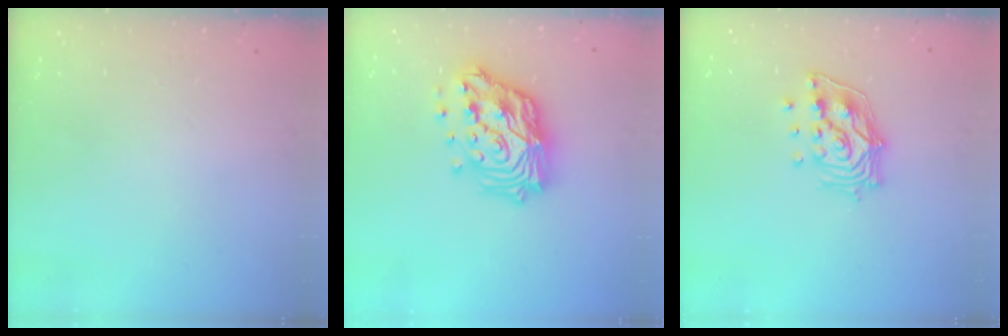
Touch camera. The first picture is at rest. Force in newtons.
{"total": 19.2, "press": 19.1, "slide": 1.8}
{"total": 13.9, "press": 13.8, "slide": 1.8}